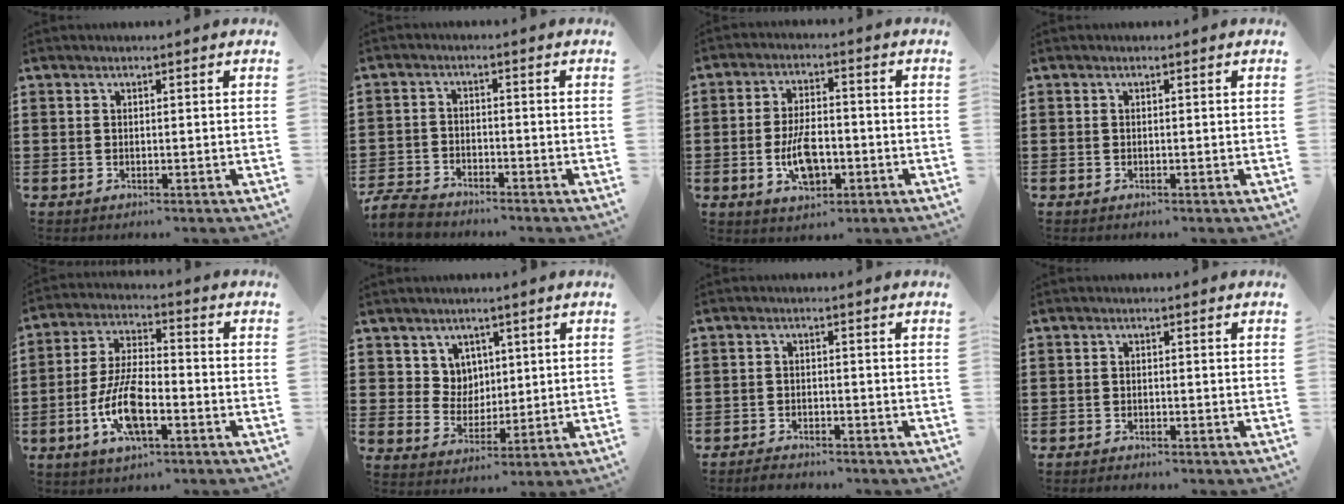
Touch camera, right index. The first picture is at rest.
{"total": 4.4, "force": [-4.2, 0.8, 1.0], "torque": [-0.039, -0.004, -0.089]}
{"total": 7.4, "force": [-2.1, 3.7, 6.1], "torque": [-0.120, 0.000, -0.042]}
{"total": 0.0}
{"total": 10.2, "force": [-3.6, 3.9, 8.7], "torque": [-0.194, -0.005, -0.070]}
{"total": 5.0, "force": [2.6, 4.2, 0.5], "torque": [-0.034, 0.007, 0.050]}
{"total": 2.0, "force": [-2.0, 0.2, -0.1], "torque": [-0.005, 0.001, -0.043]}
{"total": 1.1, "force": [-1.1, 0.1, -0.1], "torque": [-0.002, 0.001, -0.023]}